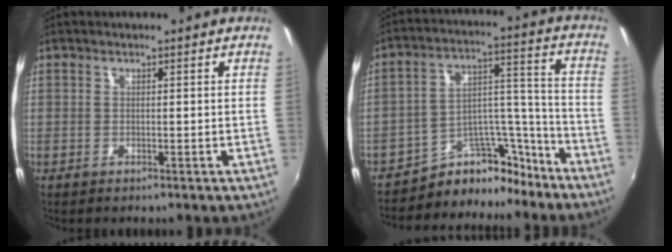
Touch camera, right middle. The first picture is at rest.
{"total": 11.5, "force": [-9.8, 5.4, 2.6], "torque": [-0.025, 0.072, -0.151]}